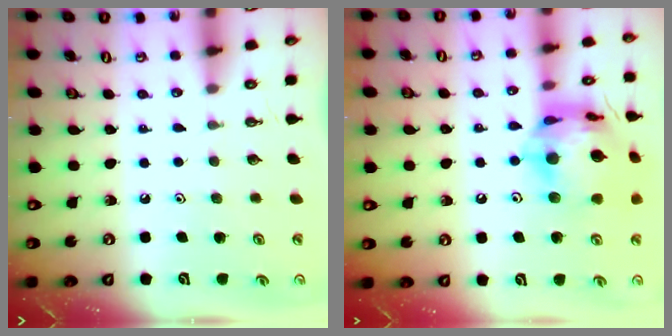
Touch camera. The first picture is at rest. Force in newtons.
{"total": 18.8, "press": 18.7, "slide": 1.6}